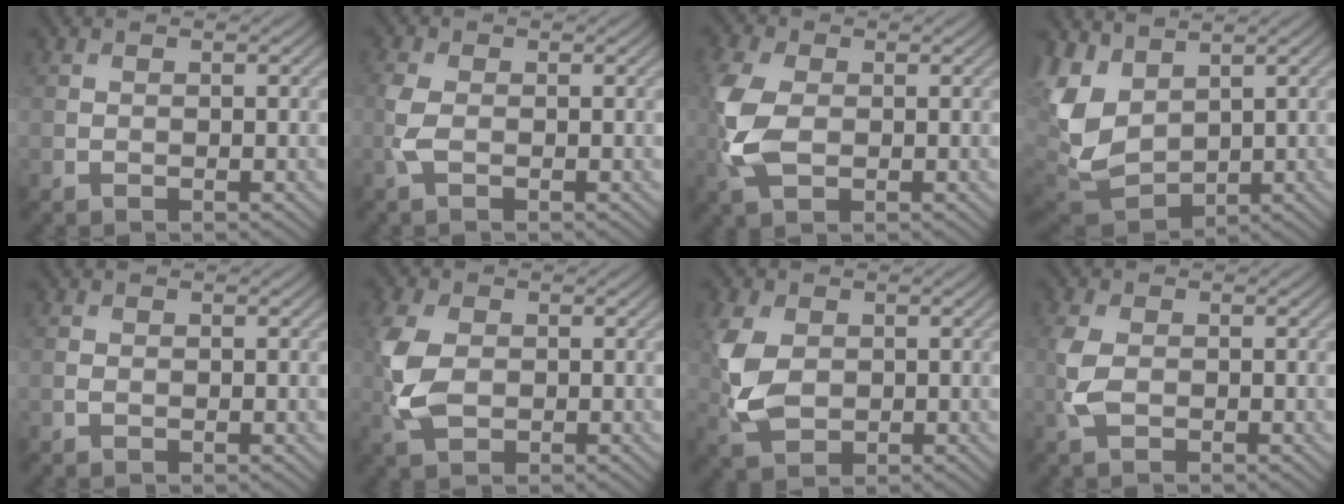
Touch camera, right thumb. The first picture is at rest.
{"total": 2.4, "force": [-0.6, 1.0, 2.1], "torque": [-0.065, -0.002, -0.022]}
{"total": 6.9, "force": [-0.5, 4.2, 5.5], "torque": [-0.158, -0.002, -0.016]}
{"total": 10.5, "force": [3.3, 6.8, 7.3], "torque": [-0.218, 0.003, 0.067]}
{"total": 0.6, "force": [-0.2, 0.5, 0.4], "torque": [-0.010, -0.001, -0.005]}
{"total": 6.1, "force": [-0.5, 3.8, 4.7], "torque": [-0.130, -0.002, -0.017]}
{"total": 6.3, "force": [0.0, 4.3, 4.6], "torque": [-0.124, -0.002, -0.003]}
{"total": 3.5, "force": [-0.8, 1.8, 2.8], "torque": [-0.081, 0.000, -0.021]}